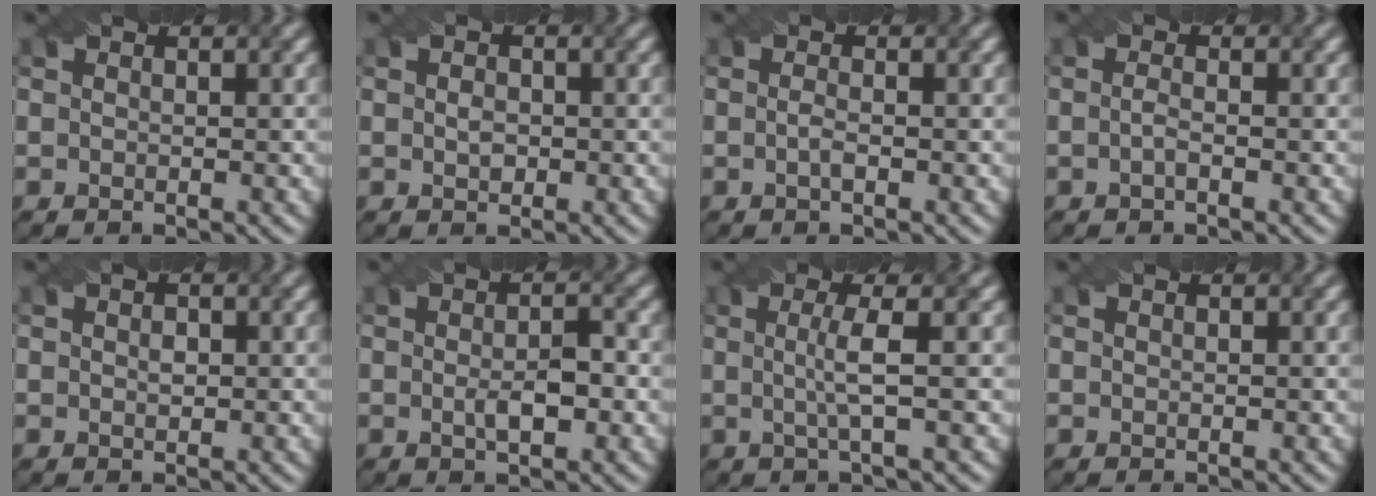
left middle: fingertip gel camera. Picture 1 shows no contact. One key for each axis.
{"total": 1.2, "fx": -0.1, "fy": 0.9, "fz": 0.8, "tx": -0.018, "ty": 0.000, "tz": -0.001}
{"total": 1.1, "fx": -0.3, "fy": 0.2, "fz": 1.0, "tx": -0.021, "ty": 0.000, "tz": -0.006}
{"total": 1.0, "fx": -0.4, "fy": 0.2, "fz": 0.9, "tx": -0.019, "ty": -0.001, "tz": -0.008}
{"total": 0.8, "fx": 0.0, "fy": 0.5, "fz": 0.7, "tx": -0.010, "ty": 0.001, "tz": 0.001}
{"total": 2.7, "fx": -0.4, "fy": 0.8, "fz": 2.6, "tx": -0.048, "ty": -0.003, "tz": -0.005}
{"total": 3.0, "fx": 0.0, "fy": 0.5, "fz": 2.9, "tx": -0.057, "ty": 0.000, "tz": -0.004}
{"total": 0.0}